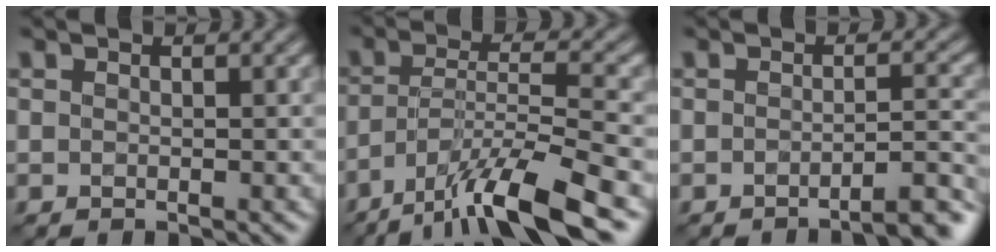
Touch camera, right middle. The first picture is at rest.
{"total": 9.5, "force": [-6.3, 1.9, 6.8], "torque": [-0.116, 0.010, -0.119]}
{"total": 3.5, "force": [-2.6, 0.7, 2.2], "torque": [-0.016, 0.019, -0.046]}